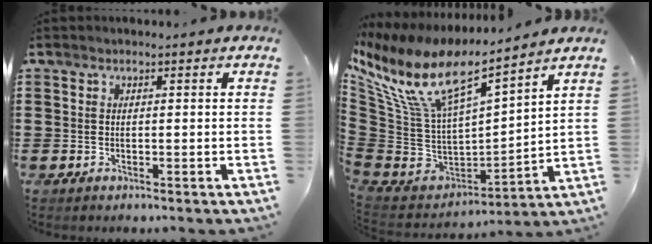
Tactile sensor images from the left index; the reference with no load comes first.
{"total": 10.9, "force": [6.3, 3.9, 8.0], "torque": [-0.194, -0.045, 0.102]}